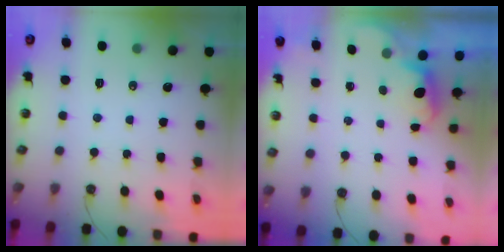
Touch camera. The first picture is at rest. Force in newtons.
{"total": 0.8, "press": 0.4, "slide": 0.7}